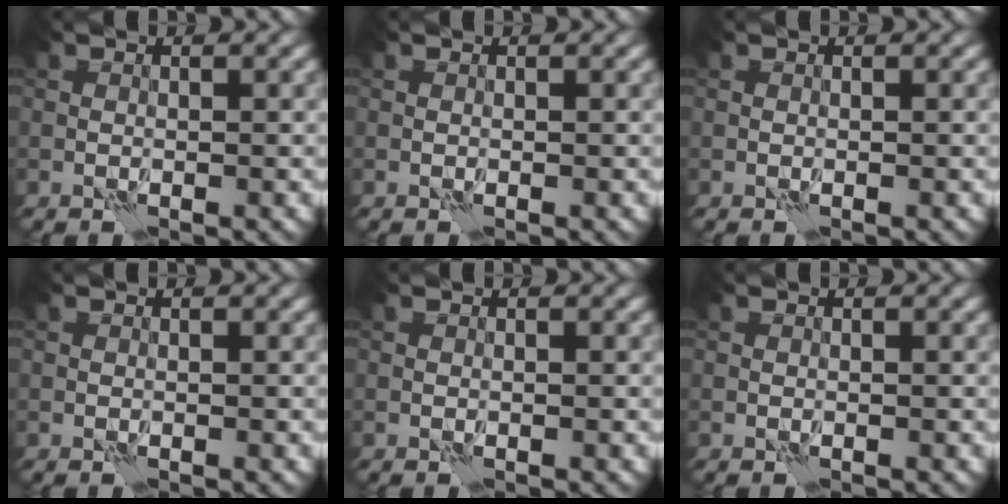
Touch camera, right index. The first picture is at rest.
{"total": 0.0}
{"total": 0.0}
{"total": 0.0}
{"total": 0.0}
{"total": 0.0}